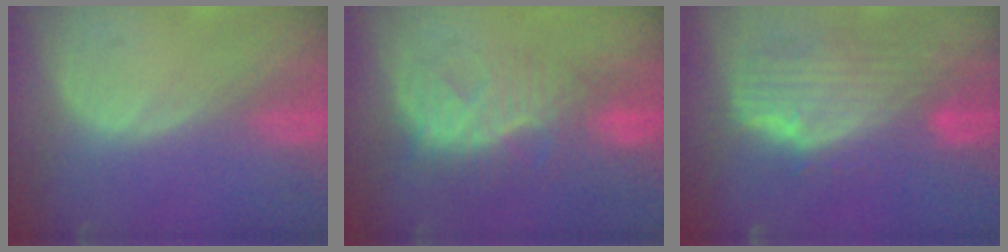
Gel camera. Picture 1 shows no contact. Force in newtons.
{"total": 8.0, "press": 7.9, "slide": 1.3}
{"total": 10.0, "press": 8.9, "slide": 4.6}